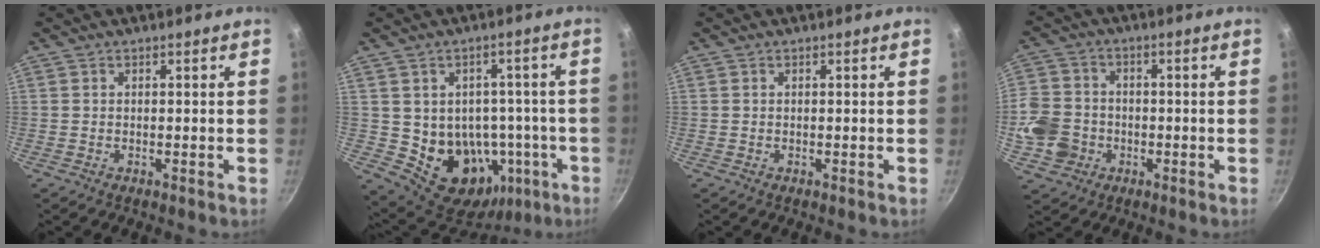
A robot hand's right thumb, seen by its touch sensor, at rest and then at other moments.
{"total": 16.9, "force": [-3.5, 13.6, 9.3], "torque": [-0.079, 0.024, -0.024]}
{"total": 0.0}
{"total": 10.7, "force": [-2.2, 9.4, 4.6], "torque": [-0.079, 0.024, -0.052]}